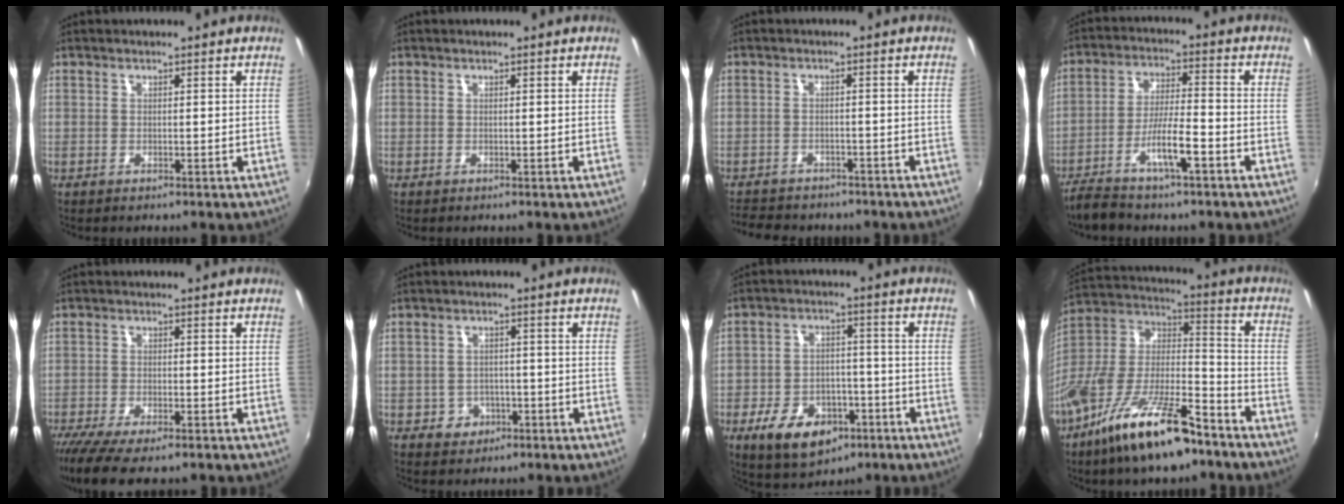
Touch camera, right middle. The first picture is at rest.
{"total": 0.0}
{"total": 9.5, "force": [-8.0, 3.9, 3.2], "torque": [-0.084, -0.011, -0.118]}
{"total": 9.0, "force": [-5.8, 1.7, 6.7], "torque": [-0.142, 0.003, -0.102]}
{"total": 9.4, "force": [-7.1, 2.4, 5.8], "torque": [-0.138, -0.042, -0.124]}
{"total": 4.3, "force": [-1.9, 3.8, 0.9], "torque": [-0.027, 0.008, -0.022]}
{"total": 12.2, "force": [-6.3, 7.5, 7.2], "torque": [-0.164, -0.004, -0.089]}
{"total": 21.6, "force": [-13.9, 6.9, 15.0], "torque": [-0.277, -0.015, -0.245]}